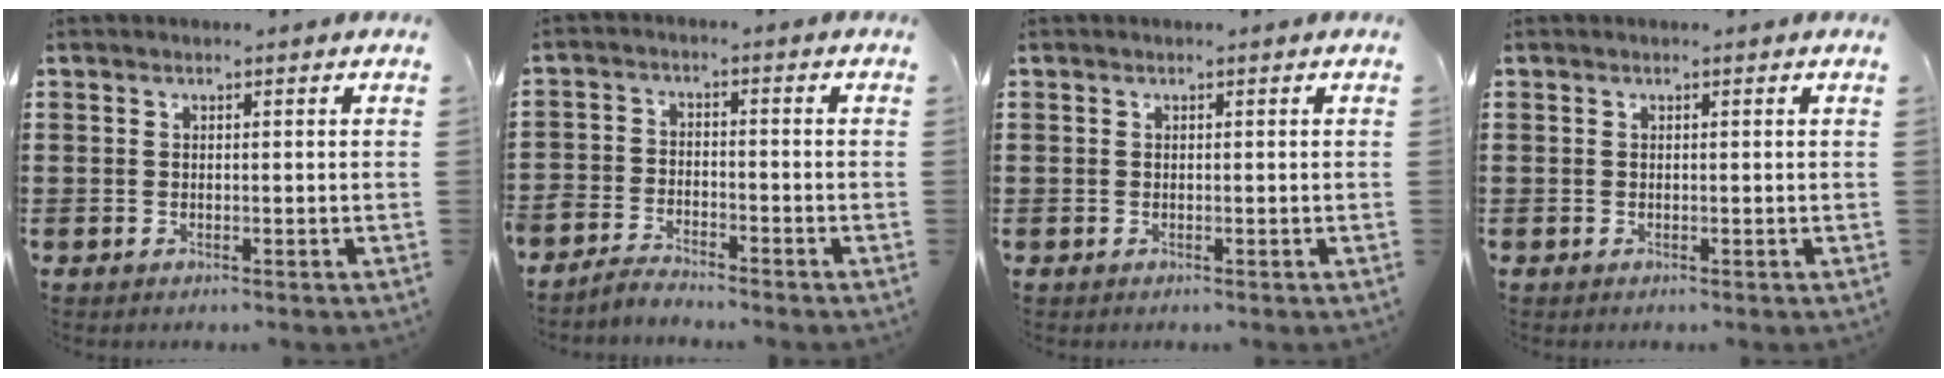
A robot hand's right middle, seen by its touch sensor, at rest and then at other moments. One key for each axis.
{"total": 3.3, "fx": -3.3, "fy": 0.5, "fz": -0.1, "tx": -0.013, "ty": 0.003, "tz": -0.073}
{"total": 0.0}
{"total": 0.0}